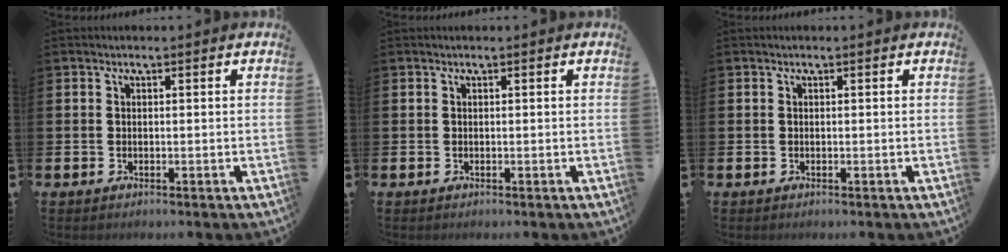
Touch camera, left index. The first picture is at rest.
{"total": 0.0}
{"total": 0.0}